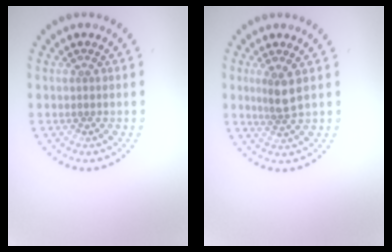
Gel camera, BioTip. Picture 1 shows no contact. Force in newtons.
{"total": 2.1, "press": 1.7, "slide": 1.3}